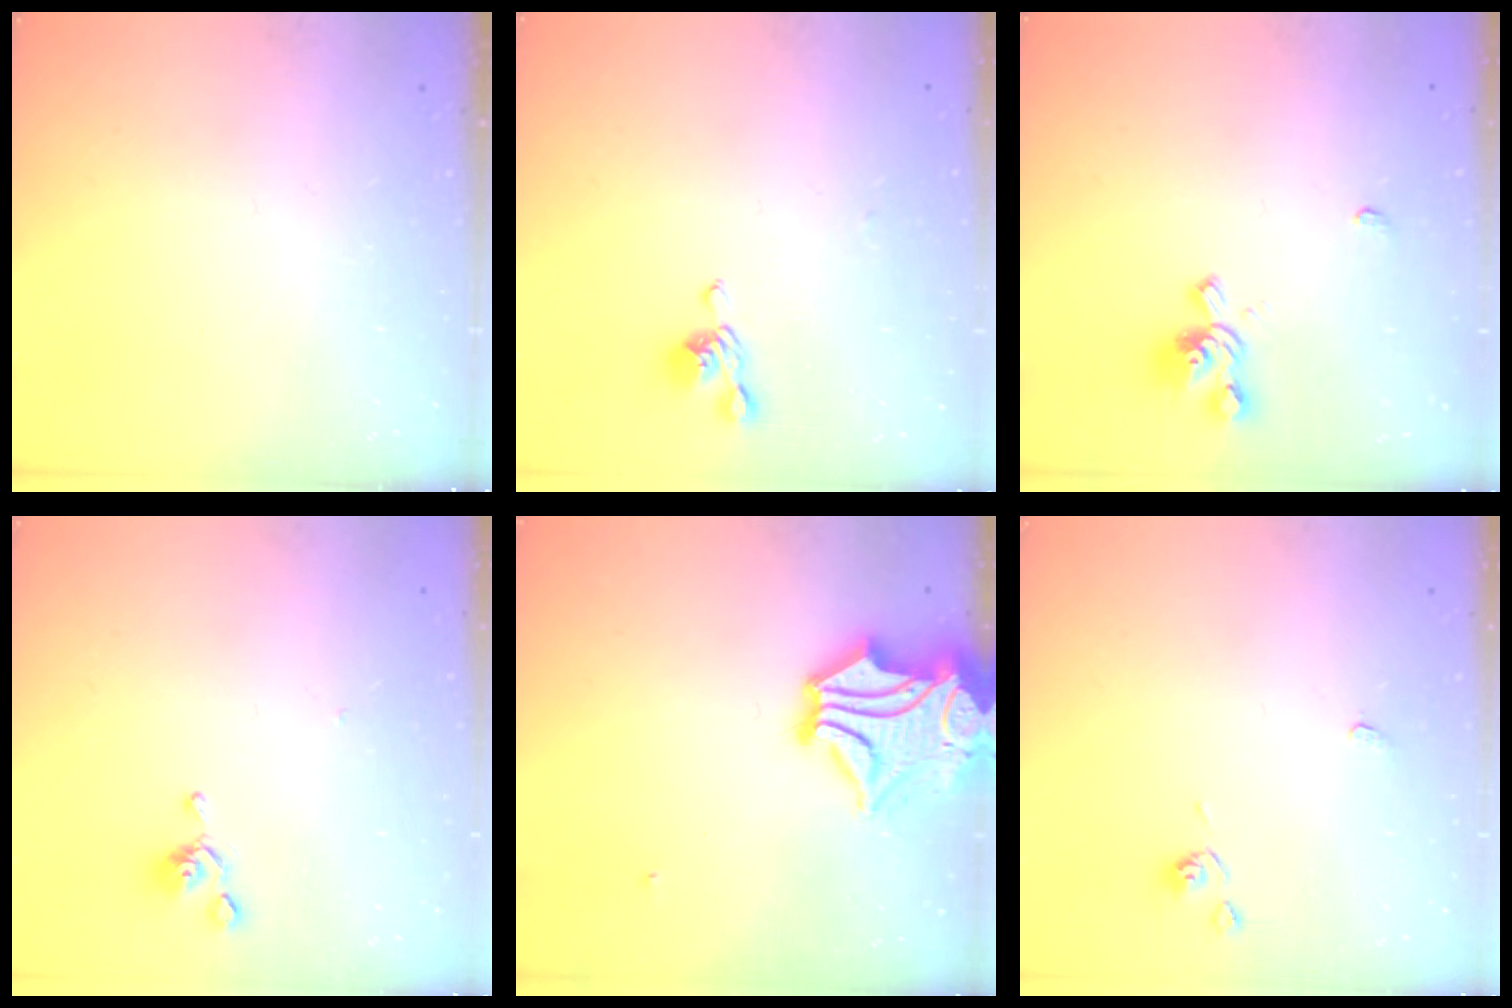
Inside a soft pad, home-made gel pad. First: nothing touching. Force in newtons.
{"total": 3.8, "press": 3.8, "slide": 0.6}
{"total": 1.4, "press": 0.9, "slide": 1.1}
{"total": 0.6, "press": 0.3, "slide": 0.6}
{"total": 6.1, "press": 5.7, "slide": 2.2}
{"total": 1.8, "press": 1.8, "slide": 0.3}